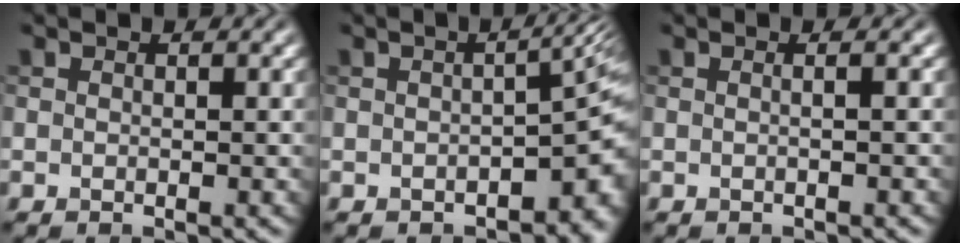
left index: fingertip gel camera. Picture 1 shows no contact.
{"total": 5.8, "force": [-2.1, 1.8, 5.1], "torque": [-0.048, -0.008, -0.027]}
{"total": 1.6, "force": [0.2, 0.8, 1.4], "torque": [-0.009, -0.002, -0.014]}